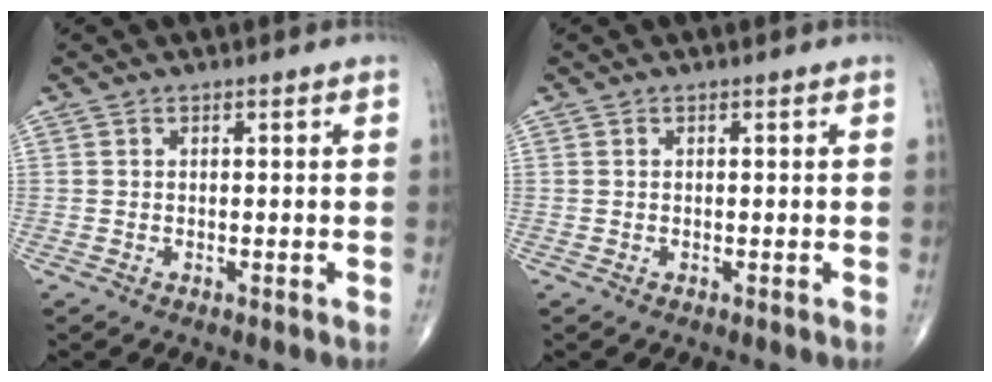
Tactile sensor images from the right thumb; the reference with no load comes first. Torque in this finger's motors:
{"motor_torque": [0.00, 0.00, 0.00, 0.00, 0.00]}